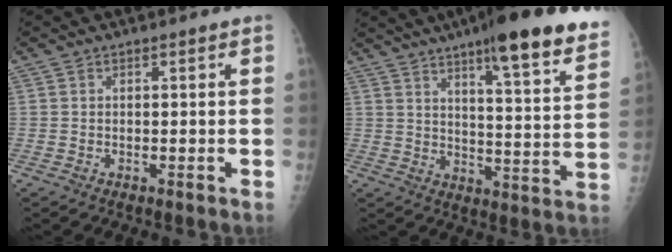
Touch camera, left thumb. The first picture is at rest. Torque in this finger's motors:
{"motor_torque": [2.19, 0.74, 1.03, -1.64, 0.24]}